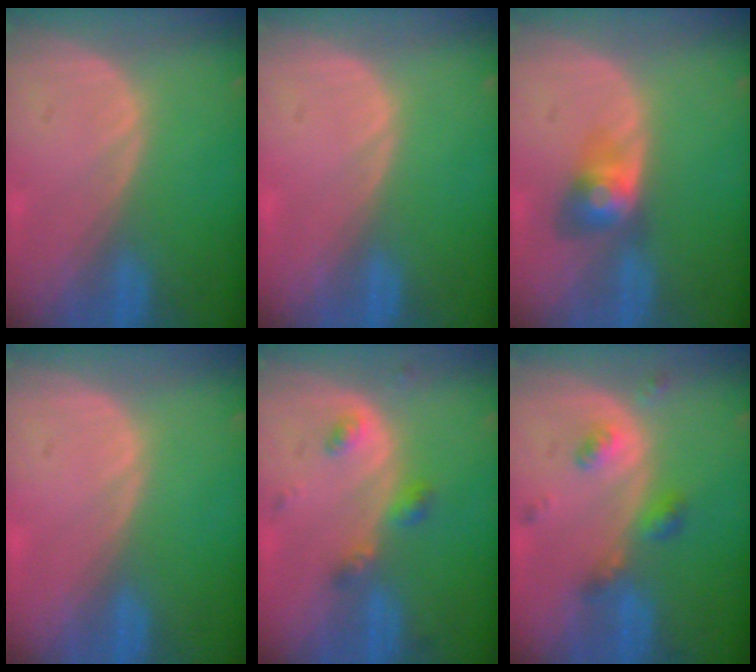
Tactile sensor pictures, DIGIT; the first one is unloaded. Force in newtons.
{"total": 0.0}
{"total": 4.0, "press": 4.0, "slide": 0.3}
{"total": 0.0}
{"total": 3.7, "press": 3.7, "slide": 0.4}
{"total": 5.0, "press": 4.4, "slide": 2.4}